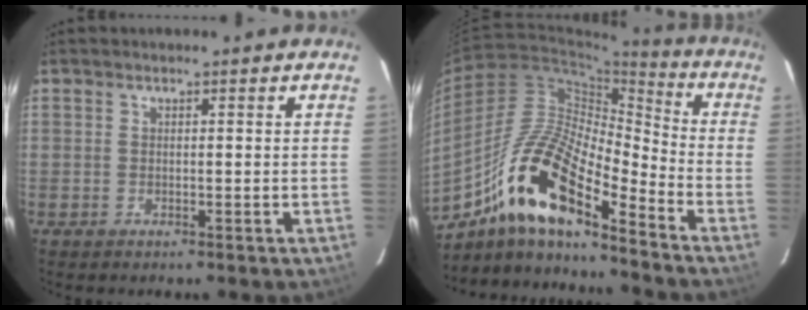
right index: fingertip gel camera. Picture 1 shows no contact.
{"total": 18.2, "force": [-11.7, 4.8, 13.0], "torque": [-0.234, 0.002, -0.234]}